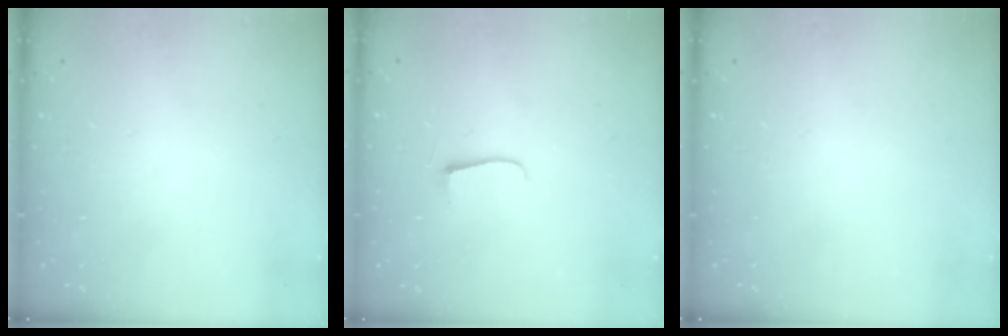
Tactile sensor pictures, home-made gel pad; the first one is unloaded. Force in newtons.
{"total": 5.1, "press": 5.0, "slide": 0.6}
{"total": 0.0}